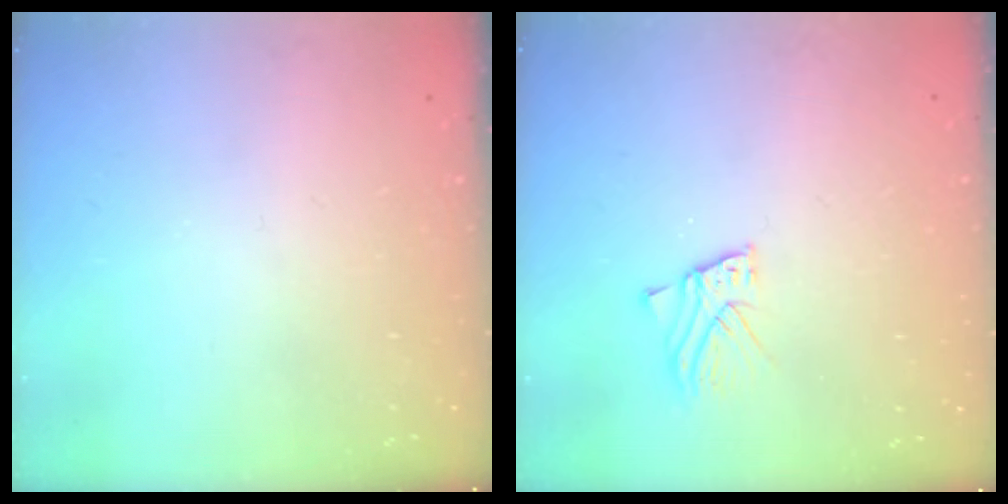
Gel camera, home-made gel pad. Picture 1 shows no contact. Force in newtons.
{"total": 3.1, "press": 3.1, "slide": 0.1}